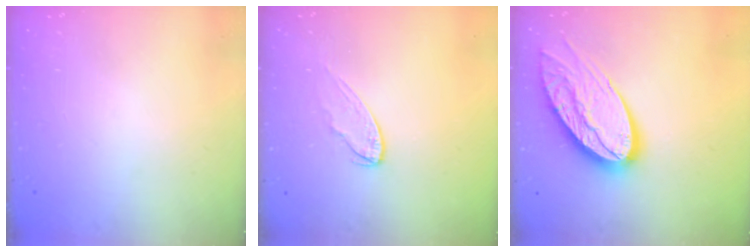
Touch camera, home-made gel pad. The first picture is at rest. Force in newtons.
{"total": 6.5, "press": 6.5, "slide": 0.1}
{"total": 19.8, "press": 19.8, "slide": 1.2}